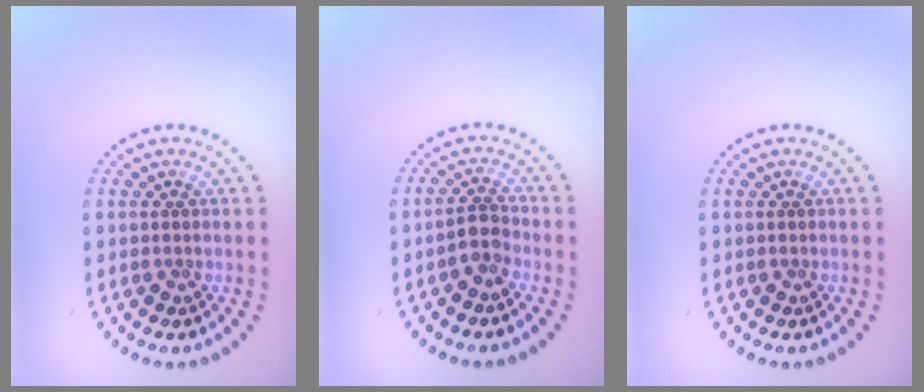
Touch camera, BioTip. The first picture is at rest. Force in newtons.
{"total": 2.0, "press": 1.7, "slide": 1.1}
{"total": 0.0}